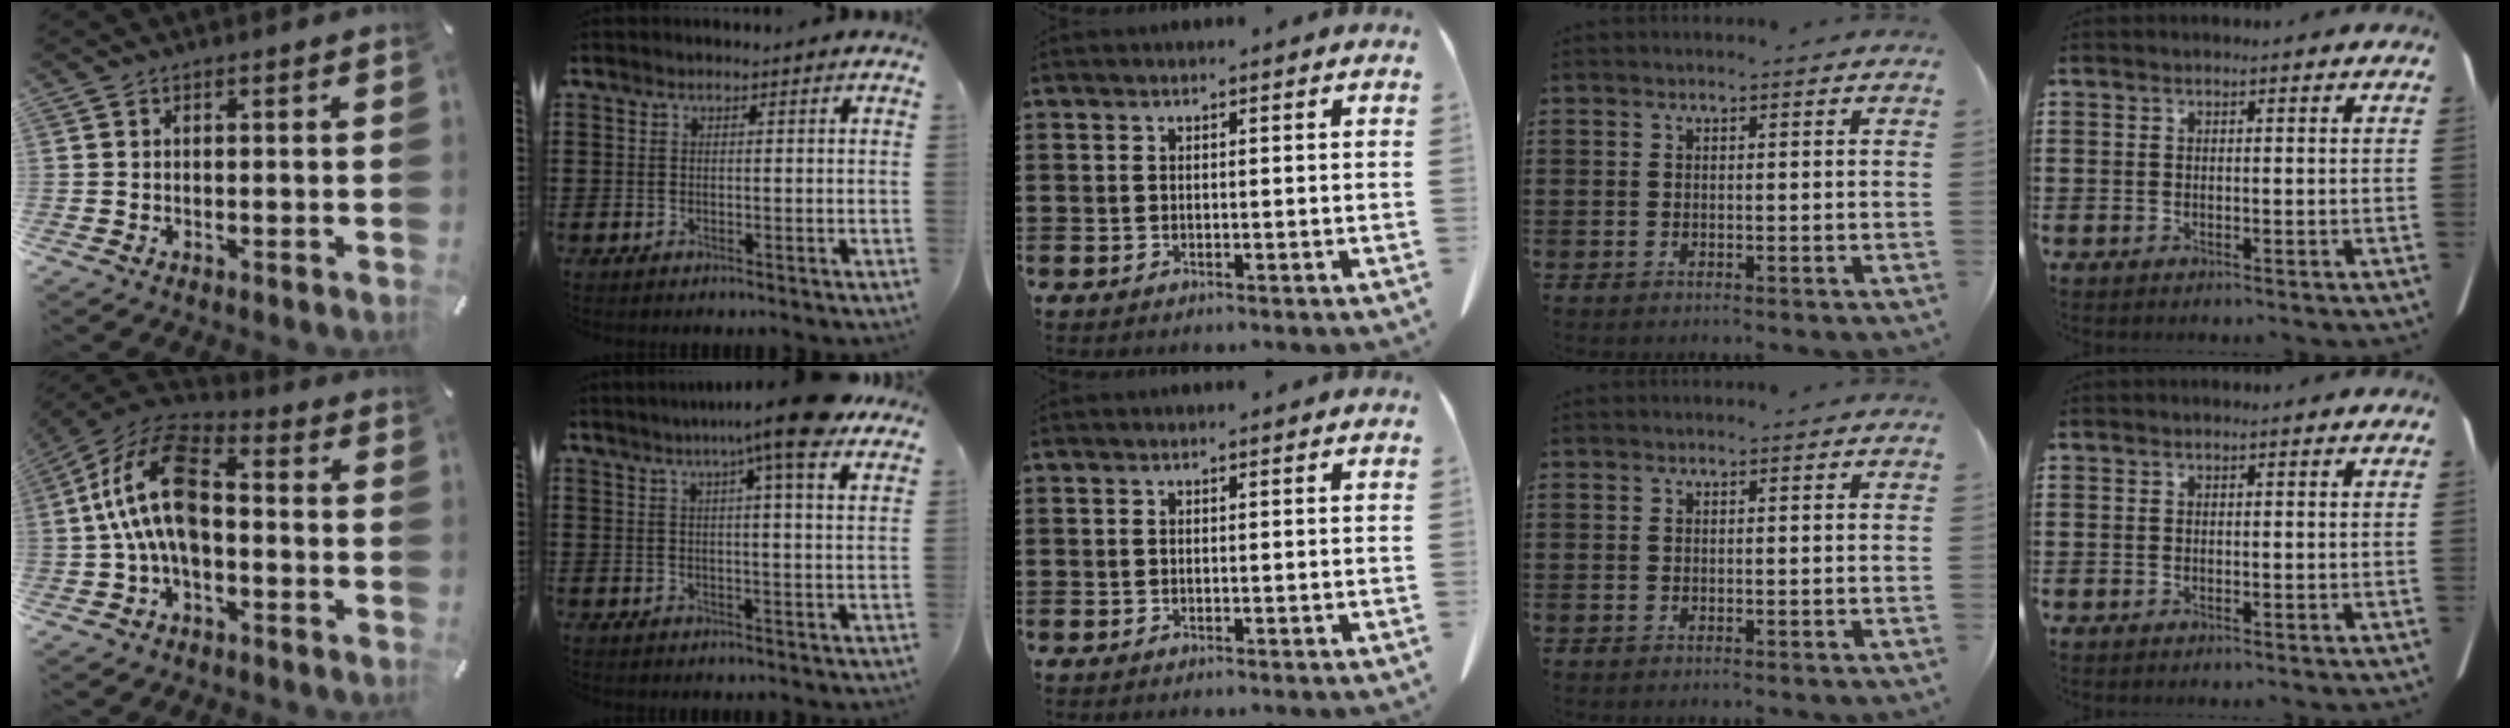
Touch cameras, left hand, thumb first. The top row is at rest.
{"thumb": {"total": 17.0, "force": [-0.4, 10.0, 13.8], "torque": [-0.299, 0.007, -0.013]}, "index": {"total": 9.4, "force": [6.7, -0.3, 6.5], "torque": [-0.113, -0.020, 0.110]}}